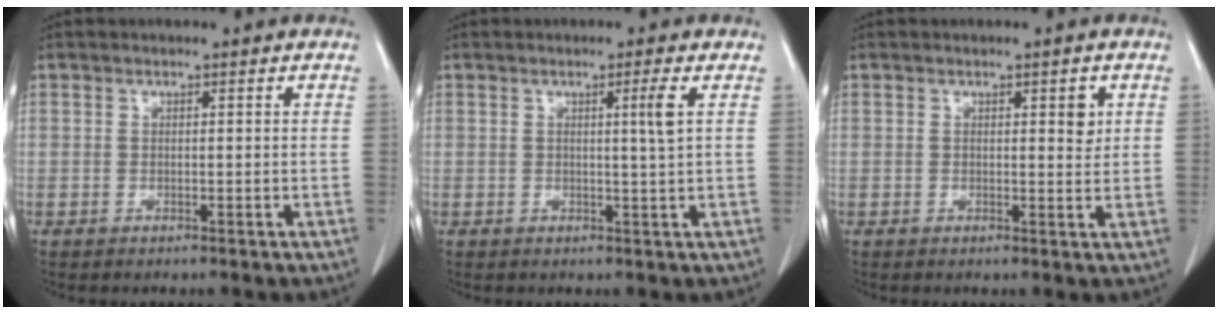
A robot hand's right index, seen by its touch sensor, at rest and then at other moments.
{"total": 2.5, "force": [0.7, -0.9, 2.3], "torque": [-0.040, -0.007, 0.013]}
{"total": 2.2, "force": [0.8, 0.7, 1.9], "torque": [-0.026, -0.003, 0.012]}